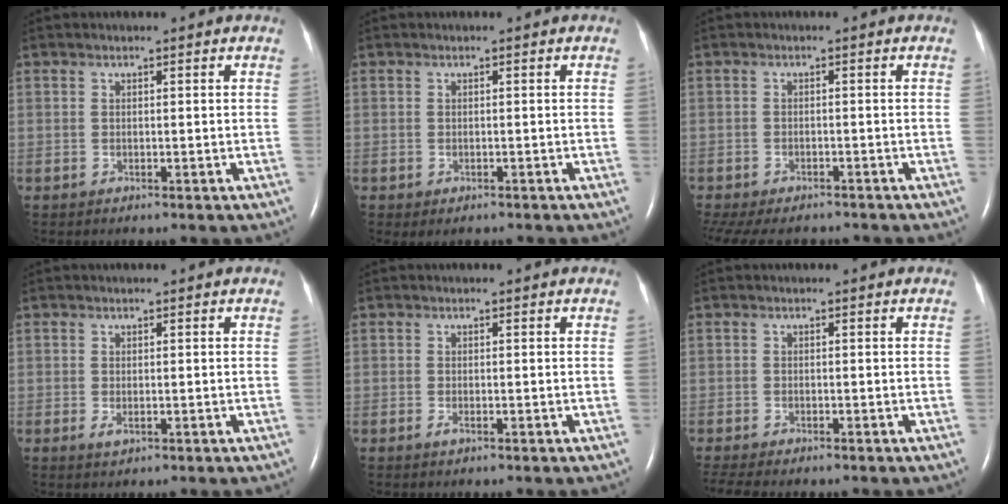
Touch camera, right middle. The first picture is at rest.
{"total": 1.9, "force": [-1.4, 0.9, 0.9], "torque": [-0.013, -0.004, -0.014]}
{"total": 12.8, "force": [-10.5, 5.1, 5.3], "torque": [-0.133, -0.017, -0.135]}
{"total": 1.3, "force": [-0.4, 0.5, 1.2], "torque": [-0.025, -0.005, -0.005]}
{"total": 0.8, "force": [-0.4, 0.1, 0.6], "torque": [-0.017, -0.002, -0.007]}
{"total": 6.4, "force": [-5.3, 1.6, 3.2], "torque": [-0.054, -0.008, -0.078]}